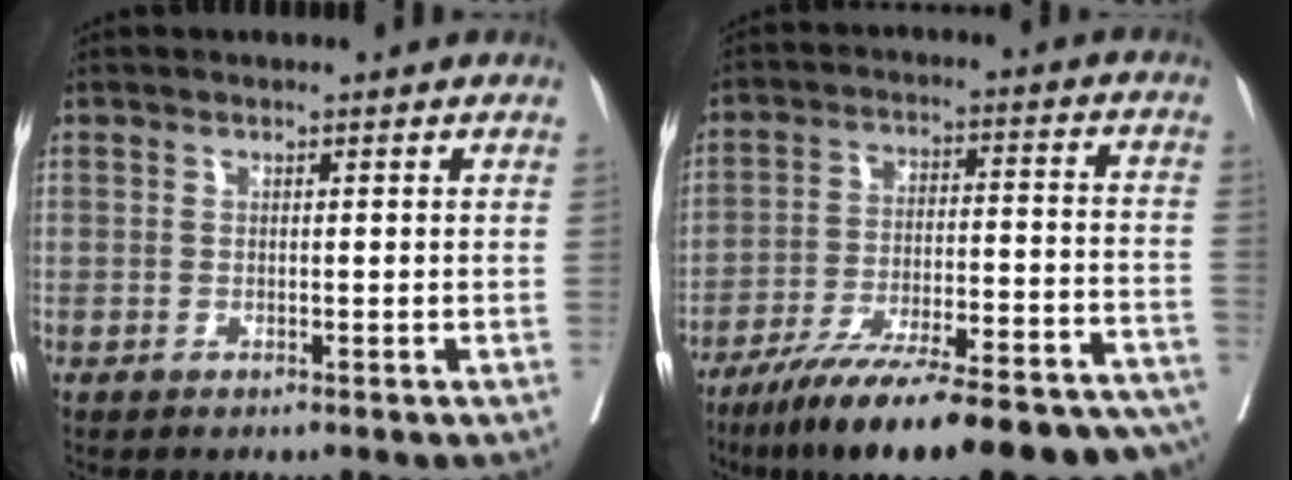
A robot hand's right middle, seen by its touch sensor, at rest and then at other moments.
{"total": 27.6, "force": [-22.8, 3.3, 15.3], "torque": [-0.161, -0.012, -0.327]}